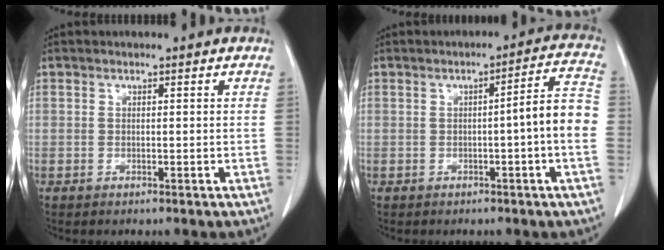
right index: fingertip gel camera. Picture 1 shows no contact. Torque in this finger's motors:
{"motor_torque": [0.76, -0.02, 0.16, 0.07]}